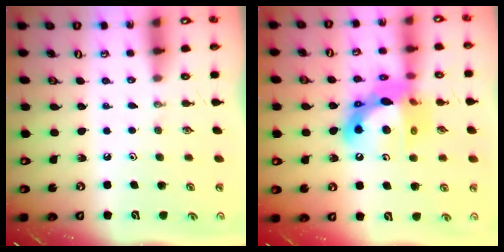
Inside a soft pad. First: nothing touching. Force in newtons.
{"total": 17.8, "press": 17.8, "slide": 1.4}